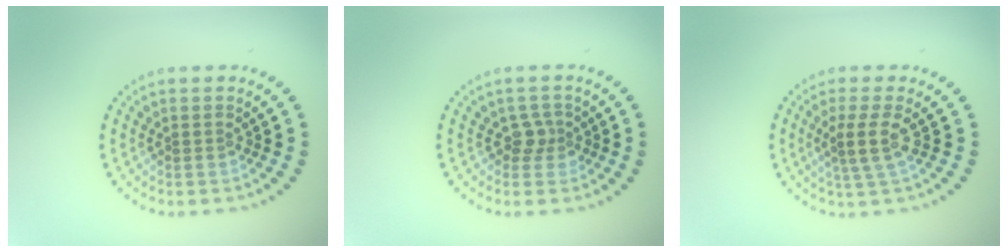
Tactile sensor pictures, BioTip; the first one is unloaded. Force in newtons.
{"total": 1.7, "press": 1.3, "slide": 1.1}
{"total": 2.6, "press": 2.0, "slide": 1.8}